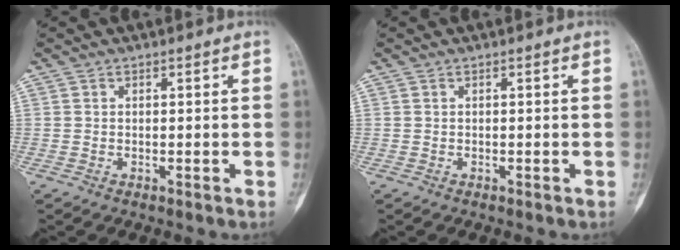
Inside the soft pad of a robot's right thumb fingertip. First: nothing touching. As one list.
[{"total": 0.0}]